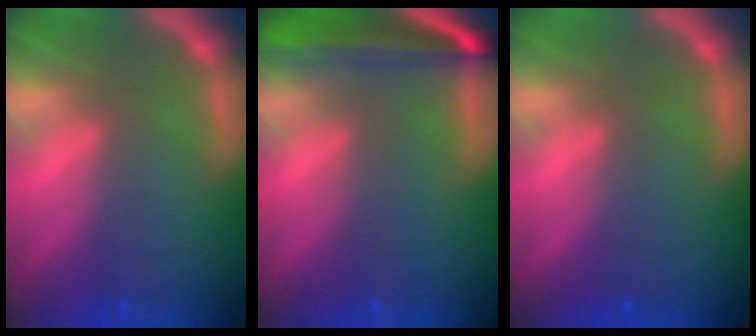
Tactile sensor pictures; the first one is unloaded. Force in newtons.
{"total": 7.1}
{"total": 0.0}